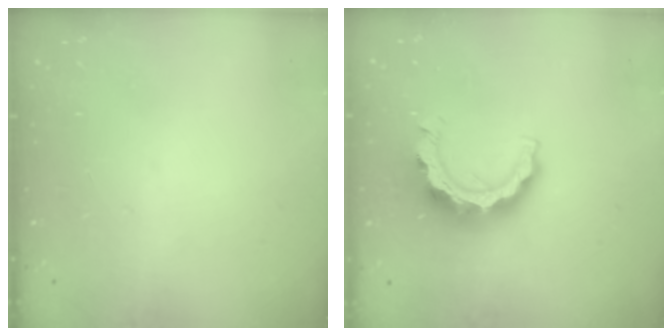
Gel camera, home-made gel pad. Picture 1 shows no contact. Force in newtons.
{"total": 11.2, "press": 11.1, "slide": 1.1}